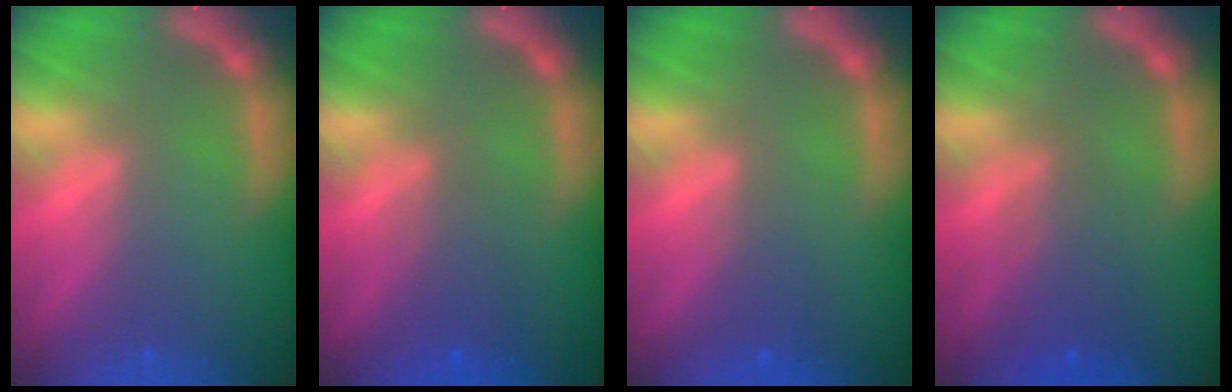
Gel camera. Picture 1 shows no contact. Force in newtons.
{"total": 2.5}
{"total": 1.5}
{"total": 3.0}